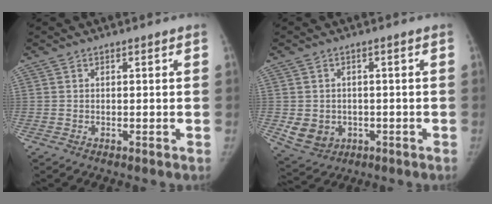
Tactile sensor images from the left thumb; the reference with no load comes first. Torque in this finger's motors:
{"motor_torque": [0.01, 0.03, 0.51, -0.51, 0.01]}